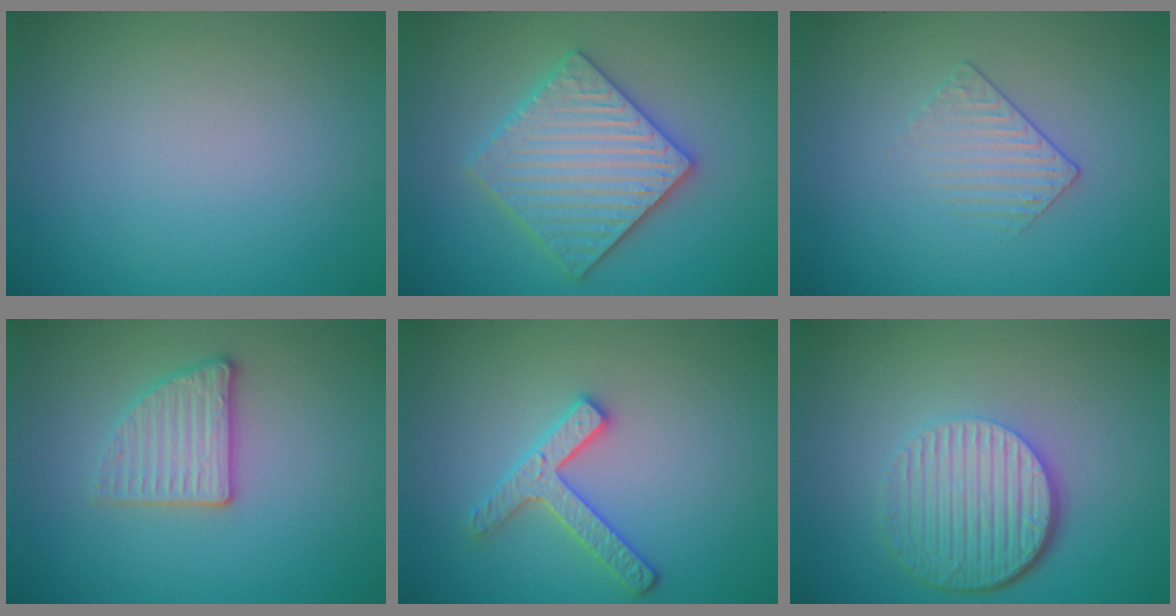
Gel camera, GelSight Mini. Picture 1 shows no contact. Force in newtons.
{"total": 5.8, "press": 5.7, "slide": 1.1}
{"total": 1.4, "press": 0.9, "slide": 1.1}
{"total": 2.9, "press": 2.7, "slide": 1.1}
{"total": 2.9, "press": 2.8, "slide": 0.6}
{"total": 6.0, "press": 4.2, "slide": 4.2}